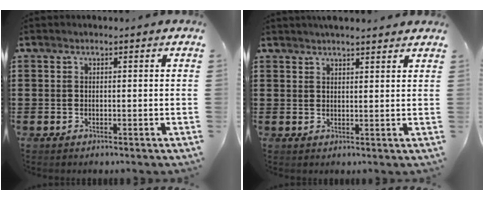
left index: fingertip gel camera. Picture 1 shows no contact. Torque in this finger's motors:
{"motor_torque": [1.21, -0.91, 0.74, 0.15]}